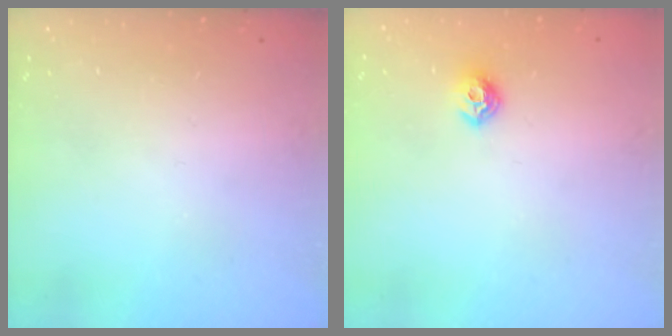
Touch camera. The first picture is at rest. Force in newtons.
{"total": 6.8, "press": 6.8, "slide": 0.3}